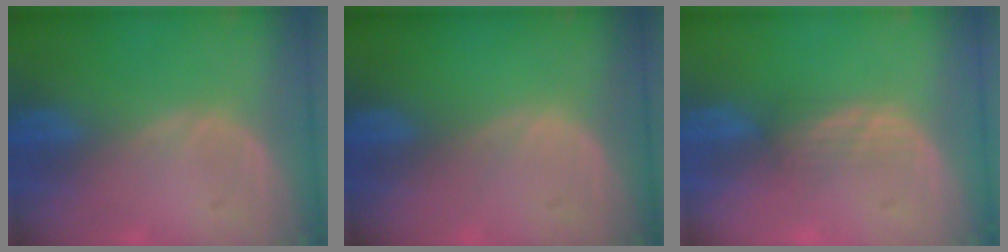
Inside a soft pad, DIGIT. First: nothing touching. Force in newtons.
{"total": 0.0}
{"total": 2.1, "press": 2.1, "slide": 0.2}